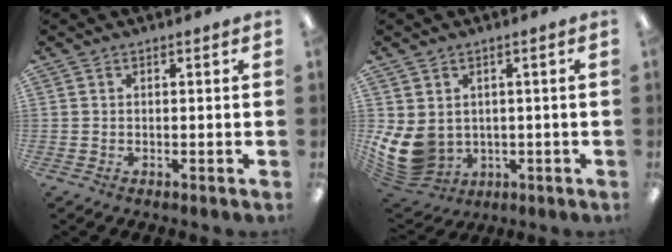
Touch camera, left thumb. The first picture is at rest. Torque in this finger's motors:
{"motor_torque": [-0.28, 0.95, 1.30, -0.41, 0.12]}